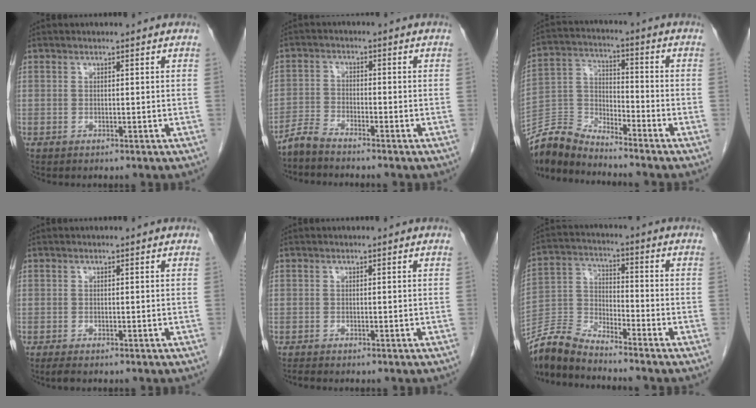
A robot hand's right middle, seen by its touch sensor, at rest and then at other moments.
{"total": 3.0, "force": [-3.0, 0.0, 0.6], "torque": [-0.016, -0.013, -0.065]}
{"total": 8.2, "force": [-8.2, 0.5, 0.6], "torque": [-0.025, 0.012, -0.165]}
{"total": 1.0, "force": [-0.8, 0.2, 0.6], "torque": [-0.016, -0.004, -0.014]}
{"total": 0.5, "force": [-0.5, -0.1, 0.1], "torque": [-0.008, -0.003, -0.012]}
{"total": 8.1, "force": [-7.9, 0.4, 1.5], "torque": [-0.043, -0.002, -0.162]}